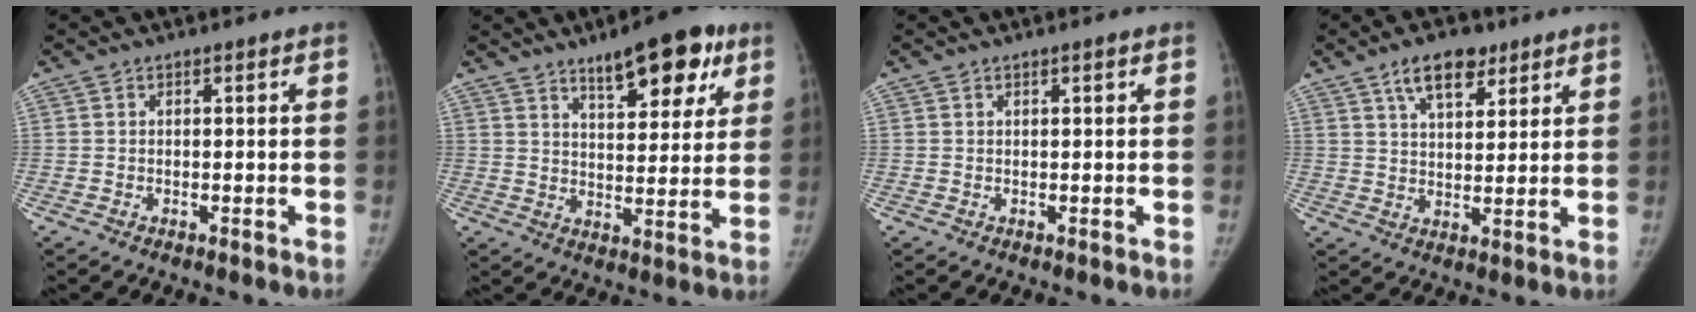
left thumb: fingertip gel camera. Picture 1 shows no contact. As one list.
[{"total": 13.6, "force": [8.1, 5.2, 9.5], "torque": [-0.096, -0.030, 0.116]}, {"total": 0.6, "force": [0.3, 0.1, 0.5], "torque": [-0.008, 0.001, 0.005]}, {"total": 8.5, "force": [5.2, 4.2, 5.1], "torque": [-0.060, -0.024, 0.087]}]